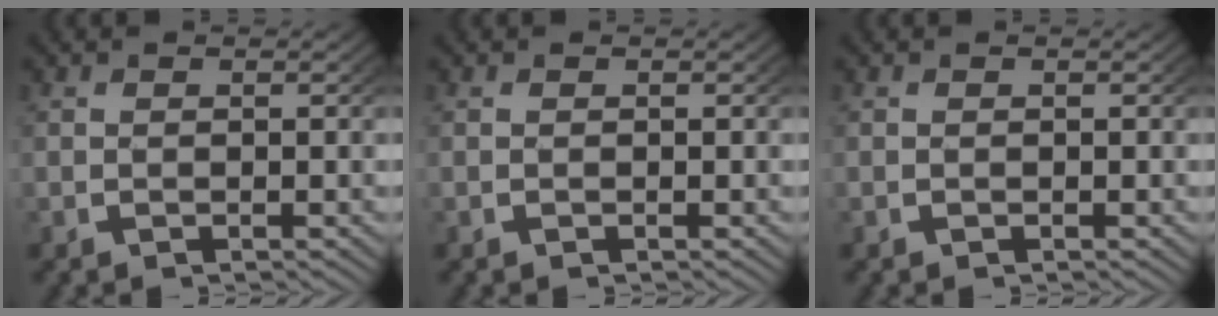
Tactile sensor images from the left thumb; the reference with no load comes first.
{"total": 0.0}
{"total": 0.0}